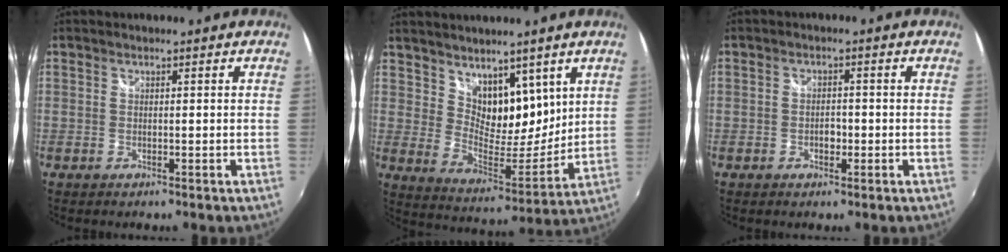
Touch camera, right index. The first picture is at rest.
{"total": 12.1, "force": [7.4, 7.2, 6.4], "torque": [-0.087, -0.010, 0.138]}
{"total": 2.3, "force": [-0.8, 1.5, 1.5], "torque": [-0.027, 0.002, -0.014]}